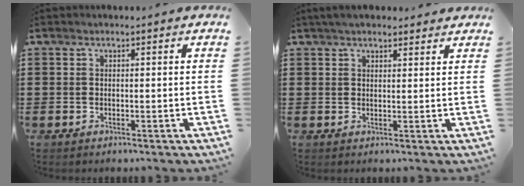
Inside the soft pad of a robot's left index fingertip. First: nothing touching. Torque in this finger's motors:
{"motor_torque": [0.72, -0.87, -0.04, -0.08]}